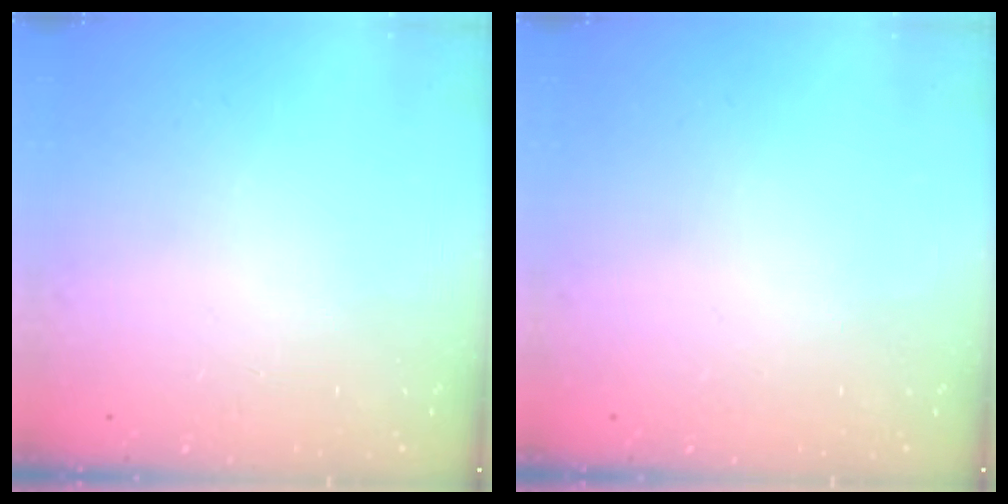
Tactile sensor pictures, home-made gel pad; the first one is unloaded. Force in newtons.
{"total": 0.0}